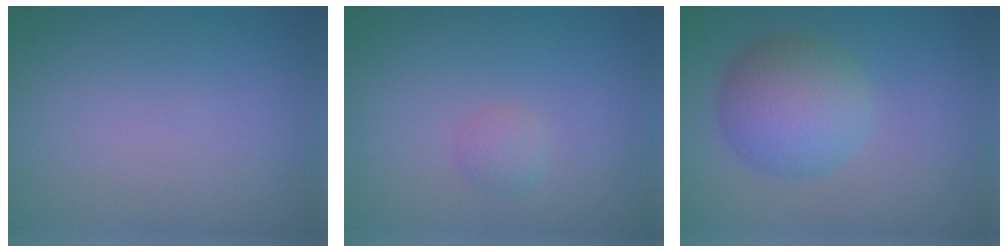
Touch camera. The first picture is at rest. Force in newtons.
{"total": 1.1, "press": 1.1, "slide": 0.0}
{"total": 5.6, "press": 5.6, "slide": 0.2}